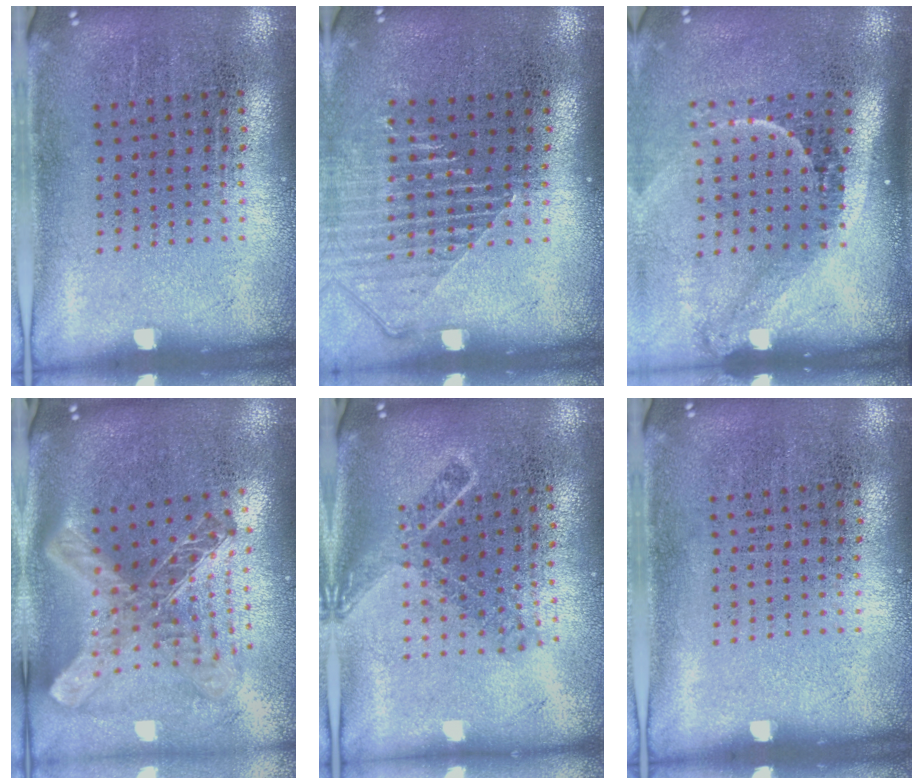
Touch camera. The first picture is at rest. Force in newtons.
{"total": 1.4, "press": 1.3, "slide": 0.5}
{"total": 2.3, "press": 1.4, "slide": 1.8}
{"total": 2.8, "press": 2.0, "slide": 1.9}
{"total": 1.6, "press": 1.2, "slide": 1.1}
{"total": 0.0}